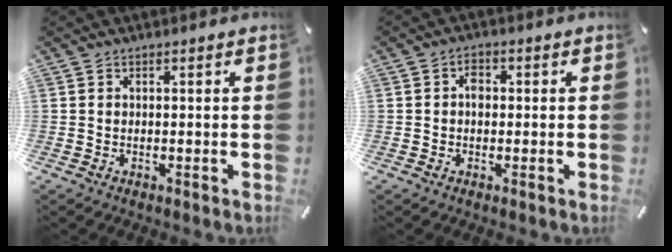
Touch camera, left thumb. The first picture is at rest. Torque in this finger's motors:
{"motor_torque": [-0.15, 0.09, 0.08, -0.39, 0.06]}